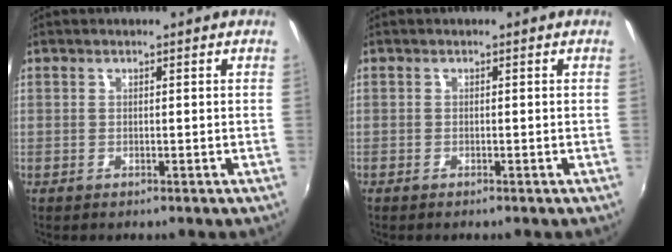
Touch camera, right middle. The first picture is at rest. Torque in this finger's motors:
{"motor_torque": [-0.14, -0.04, -0.02, 0.00]}